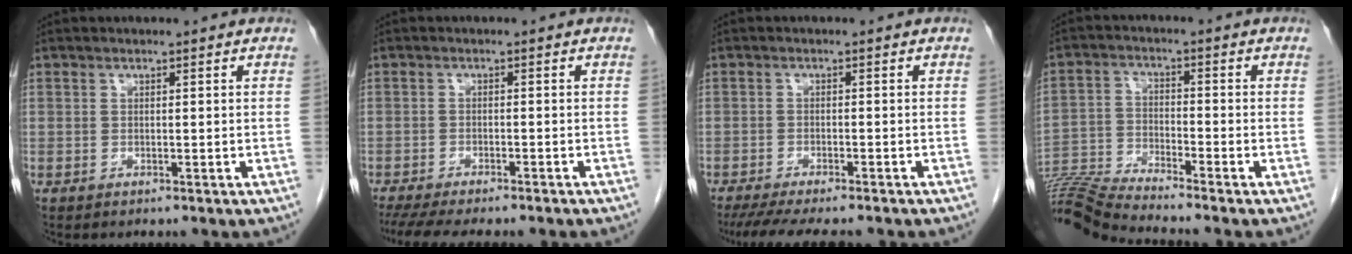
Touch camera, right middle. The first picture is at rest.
{"total": 11.2, "force": [-9.6, 1.6, 5.7], "torque": [-0.077, -0.008, -0.134]}
{"total": 11.0, "force": [-9.4, 1.7, 5.4], "torque": [-0.074, -0.015, -0.135]}
{"total": 10.4, "force": [-9.9, -2.3, 2.2], "torque": [-0.044, -0.009, -0.188]}